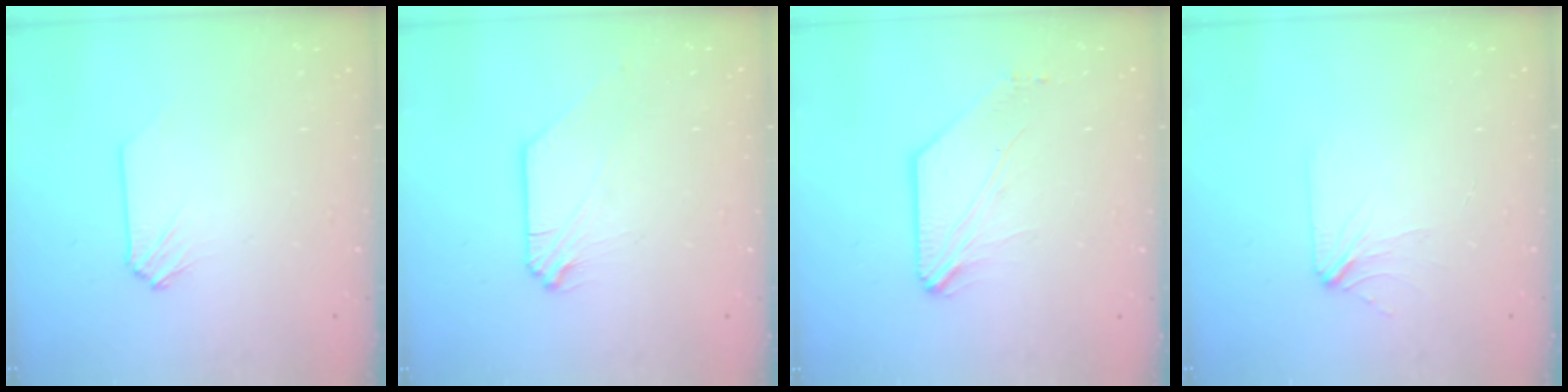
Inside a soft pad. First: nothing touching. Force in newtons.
{"total": 0.0}
{"total": 1.5, "press": 1.5, "slide": 0.2}
{"total": 3.8, "press": 3.7, "slide": 0.5}